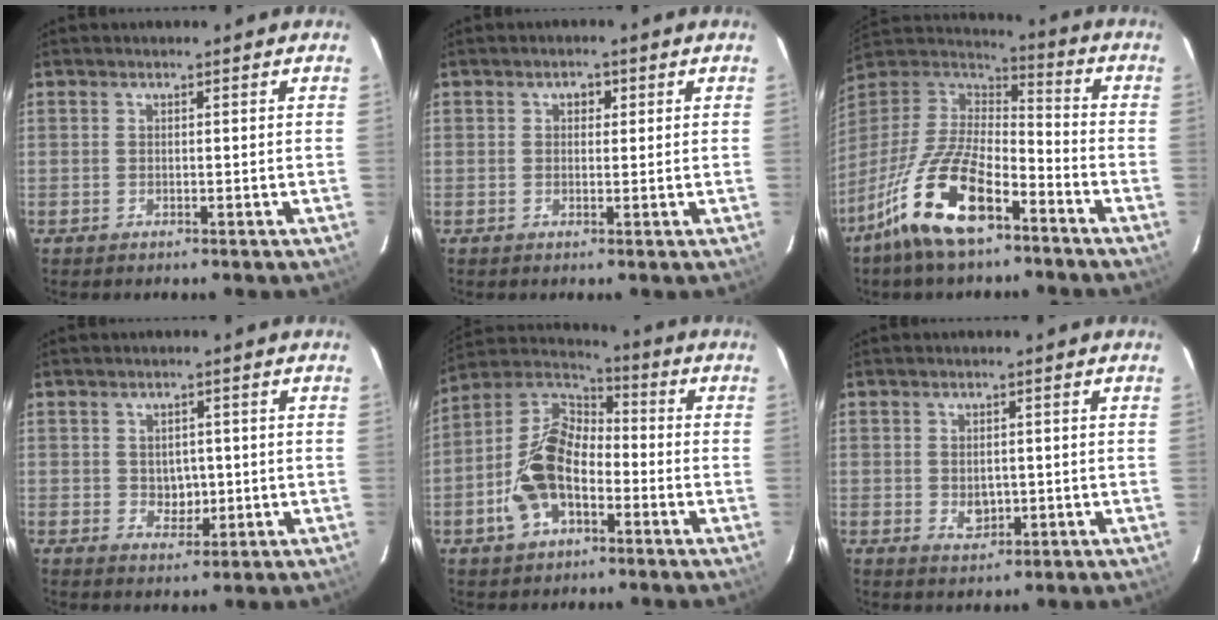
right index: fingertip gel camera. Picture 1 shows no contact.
{"total": 1.7, "force": [0.5, 1.5, 0.8], "torque": [-0.008, 0.008, 0.007]}
{"total": 19.0, "force": [-11.4, 7.4, 13.2], "torque": [-0.274, -0.023, -0.215]}
{"total": 3.6, "force": [0.1, 3.1, 1.7], "torque": [-0.026, 0.004, 0.007]}
{"total": 13.6, "force": [-4.6, 8.5, 9.7], "torque": [-0.203, 0.021, -0.088]}
{"total": 3.3, "force": [-0.3, 2.7, 2.0], "torque": [-0.032, -0.003, 0.001]}